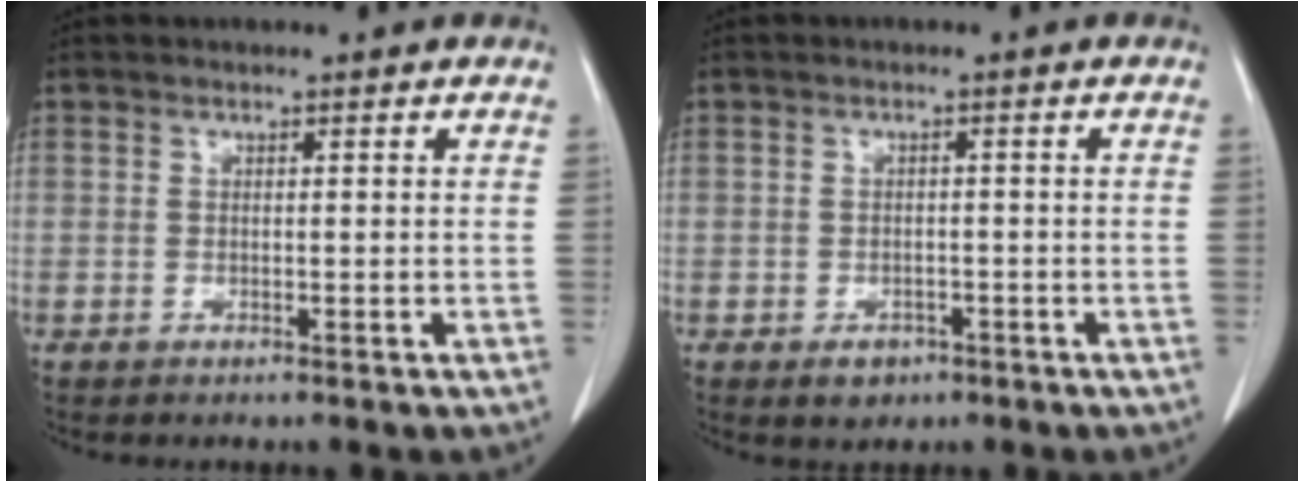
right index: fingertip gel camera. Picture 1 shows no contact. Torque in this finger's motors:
{"motor_torque": [-0.45, -0.43, -0.26, -0.10]}